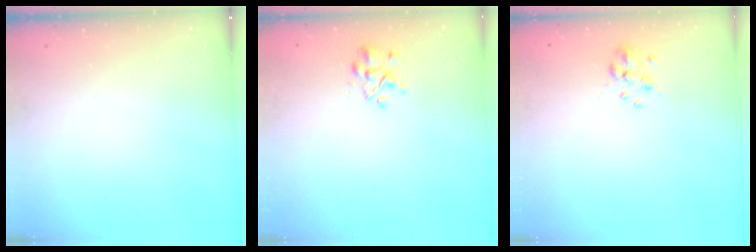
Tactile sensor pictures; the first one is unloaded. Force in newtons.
{"total": 3.2, "press": 3.1, "slide": 0.7}
{"total": 2.7, "press": 2.5, "slide": 1.1}